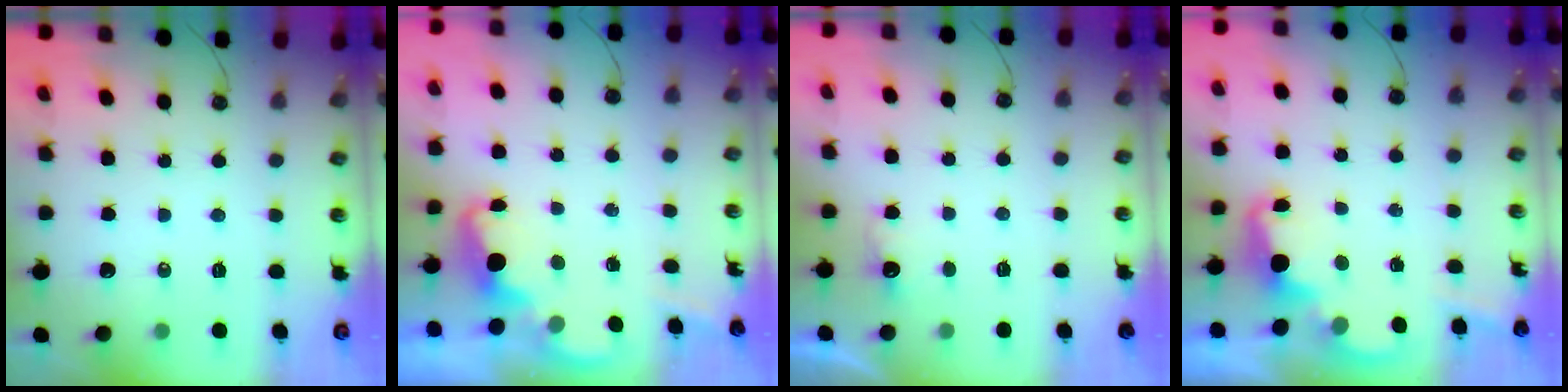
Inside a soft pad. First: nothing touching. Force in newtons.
{"total": 2.2, "press": 2.2, "slide": 0.5}
{"total": 2.2, "press": 2.0, "slide": 0.9}
{"total": 2.3, "press": 2.3, "slide": 0.5}